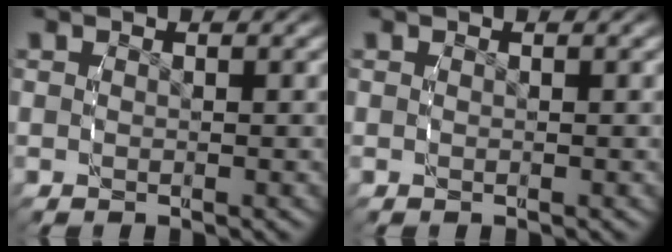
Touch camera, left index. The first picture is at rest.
{"total": 0.0}